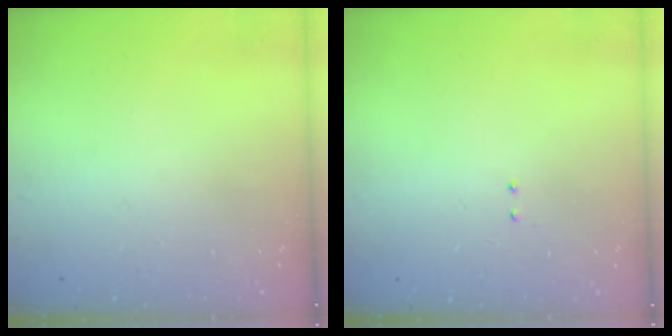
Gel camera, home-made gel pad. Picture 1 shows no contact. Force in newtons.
{"total": 2.1, "press": 2.0, "slide": 0.6}